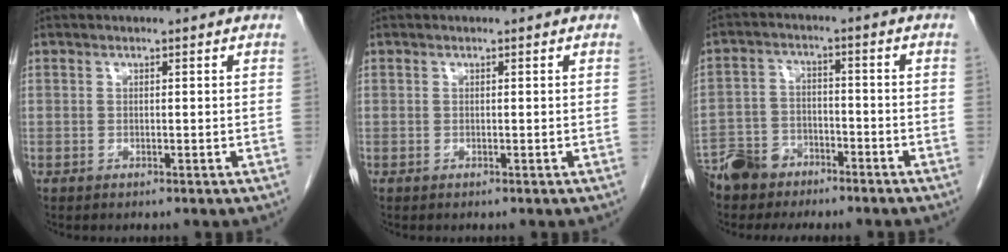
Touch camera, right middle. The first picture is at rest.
{"total": 0.0}
{"total": 6.4, "force": [-5.3, 3.2, 1.6], "torque": [-0.036, -0.003, -0.105]}